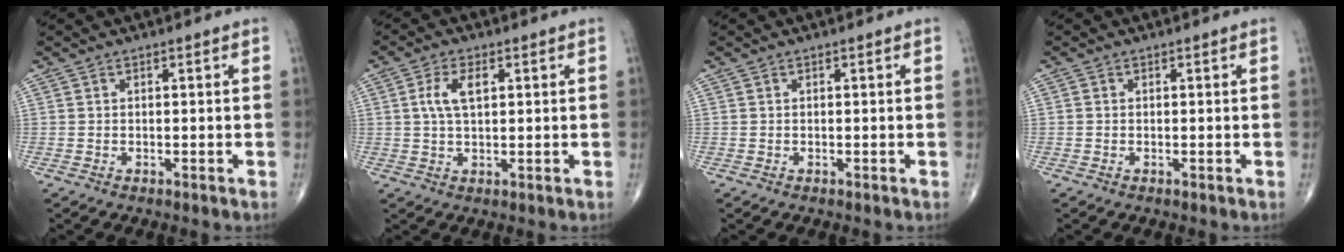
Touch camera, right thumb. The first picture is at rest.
{"total": 5.1, "force": [1.3, 2.5, 4.2], "torque": [-0.089, 0.006, 0.025]}
{"total": 0.0}
{"total": 0.0}